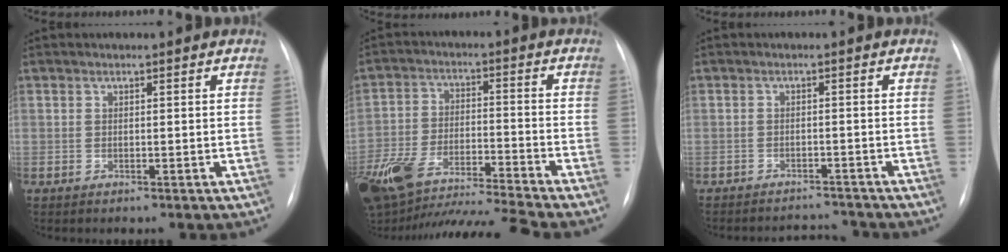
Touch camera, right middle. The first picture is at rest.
{"total": 20.2, "force": [-17.2, 1.0, 10.6], "torque": [-0.243, -0.016, -0.296]}
{"total": 4.2, "force": [-4.1, 0.3, -0.6], "torque": [0.005, 0.003, -0.060]}